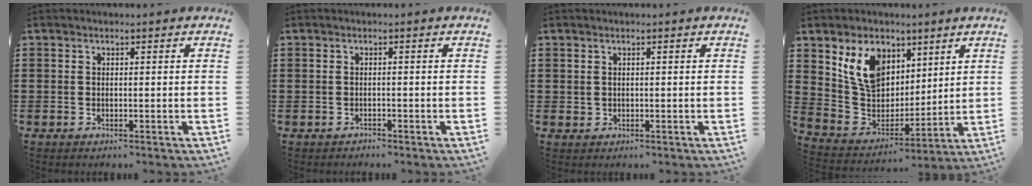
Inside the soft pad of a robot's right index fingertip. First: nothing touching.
{"total": 0.6, "force": [-0.4, 0.3, -0.1], "torque": [-0.001, 0.003, -0.011]}
{"total": 0.7, "force": [0.3, 0.6, 0.2], "torque": [-0.007, 0.003, 0.007]}
{"total": 10.7, "force": [5.8, 7.9, 4.4], "torque": [-0.119, -0.006, 0.119]}